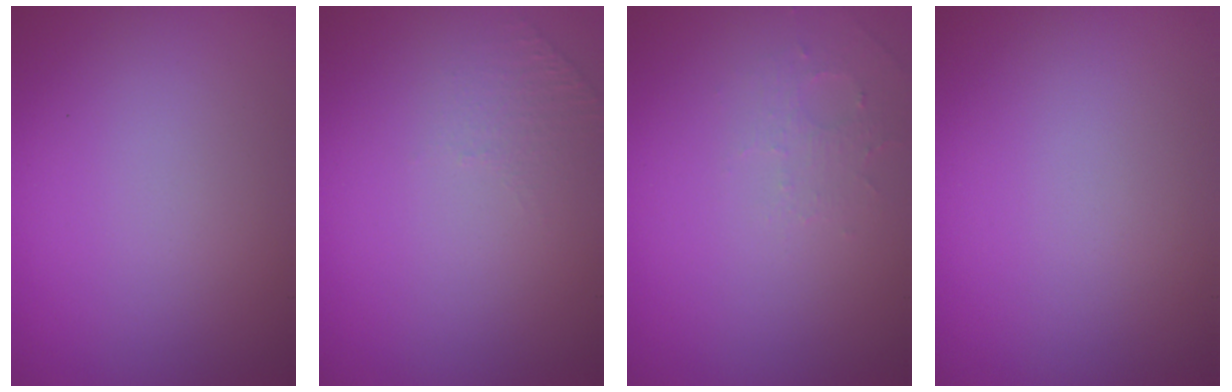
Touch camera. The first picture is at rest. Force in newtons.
{"total": 1.0, "press": 0.5, "slide": 0.9}
{"total": 1.6, "press": 1.5, "slide": 0.4}
{"total": 0.0}